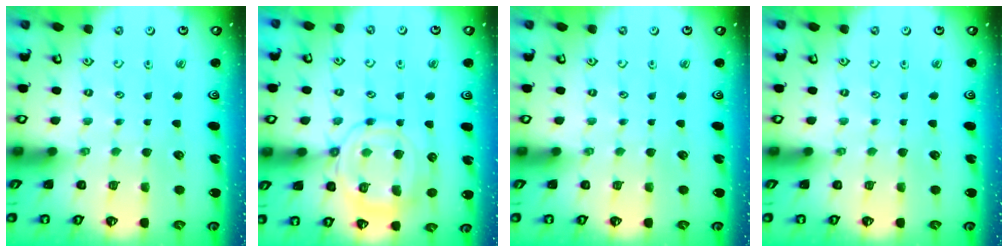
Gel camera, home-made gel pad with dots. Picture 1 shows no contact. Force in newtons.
{"total": 12.7, "press": 12.6, "slide": 1.1}
{"total": 0.0}
{"total": 0.0}